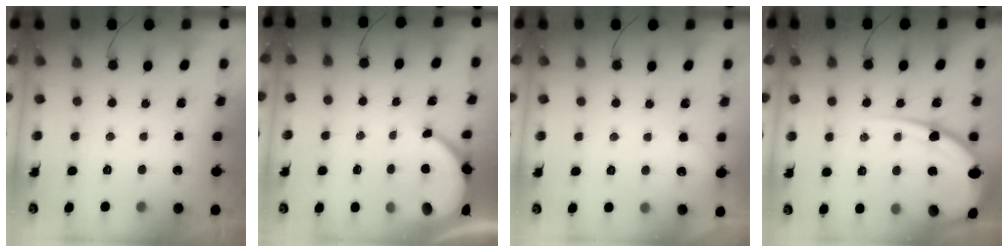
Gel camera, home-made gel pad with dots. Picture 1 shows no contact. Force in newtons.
{"total": 5.4, "press": 5.4, "slide": 0.6}
{"total": 2.2, "press": 2.2, "slide": 0.3}
{"total": 14.1, "press": 14.0, "slide": 1.5}